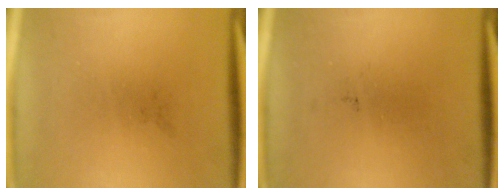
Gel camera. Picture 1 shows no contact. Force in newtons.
{"total": 0.0}